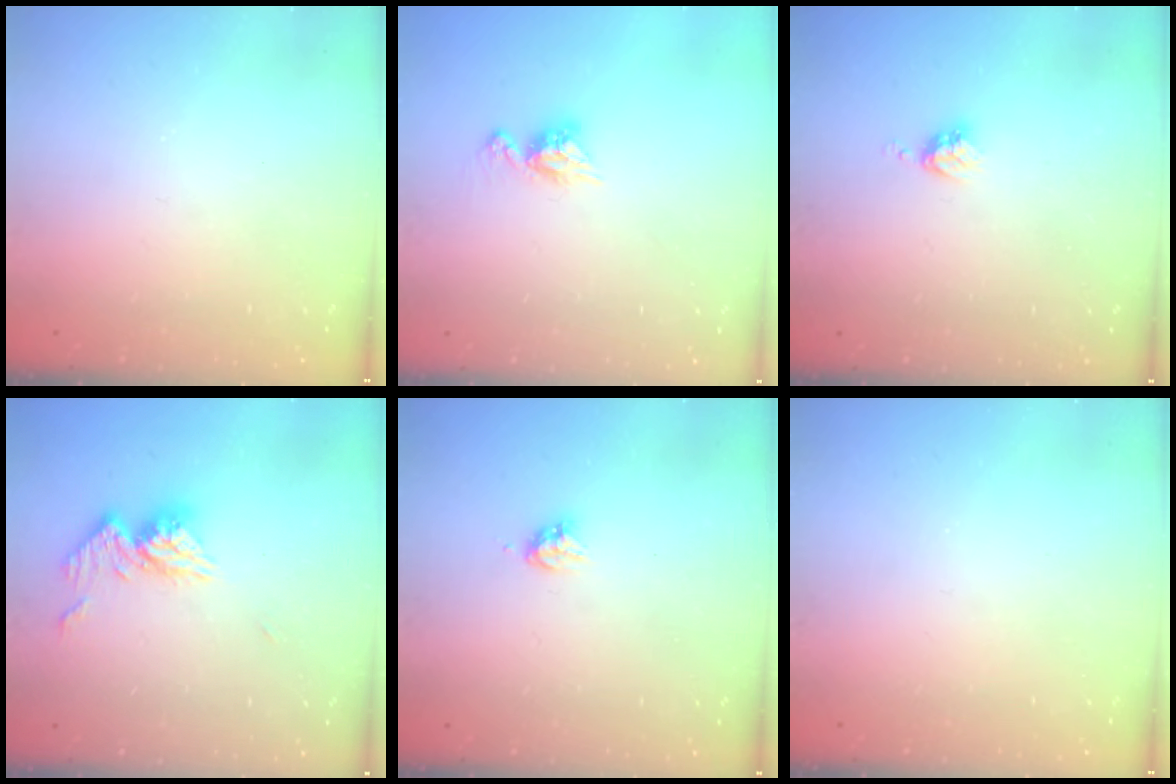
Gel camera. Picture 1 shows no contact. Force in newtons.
{"total": 8.7, "press": 8.7, "slide": 0.8}
{"total": 3.2, "press": 3.2, "slide": 0.3}
{"total": 11.2, "press": 11.1, "slide": 1.0}
{"total": 4.7, "press": 4.6, "slide": 0.6}
{"total": 0.0}